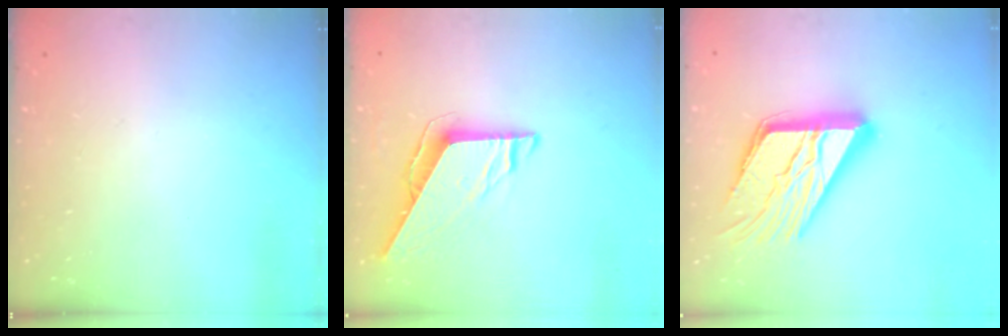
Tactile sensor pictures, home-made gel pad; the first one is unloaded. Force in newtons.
{"total": 7.6, "press": 7.6, "slide": 0.2}
{"total": 22.8, "press": 22.7, "slide": 2.2}